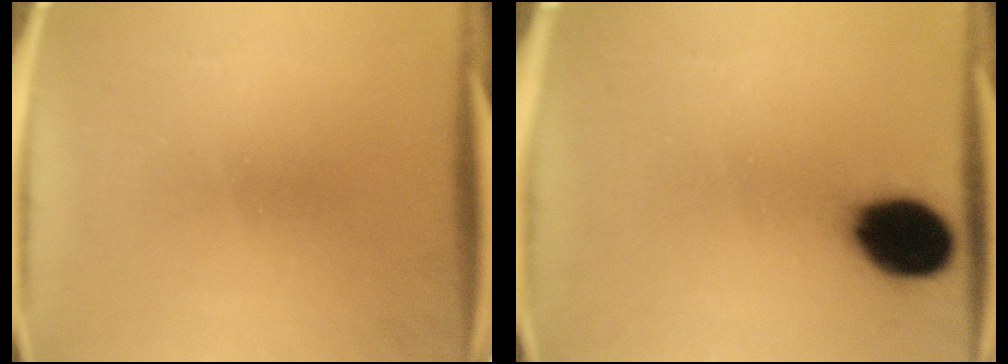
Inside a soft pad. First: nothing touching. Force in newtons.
{"total": 13.2}